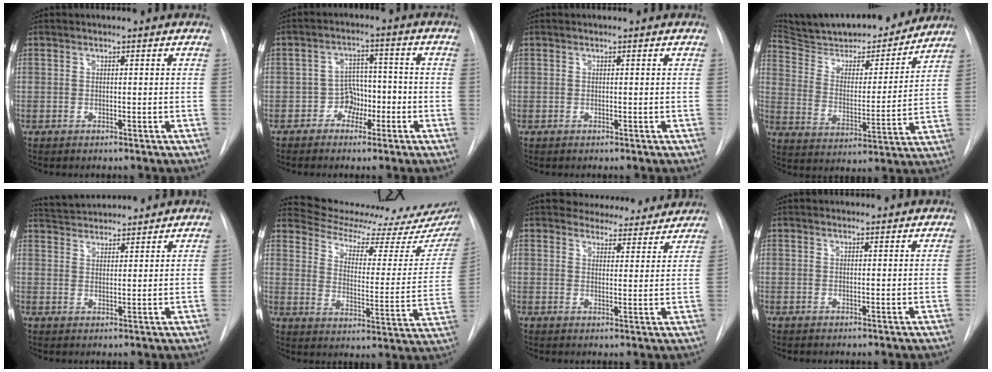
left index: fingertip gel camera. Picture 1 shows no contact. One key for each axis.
{"total": 4.4, "fx": -2.5, "fy": 3.3, "fz": 1.4, "tx": -0.014, "ty": 0.011, "tz": -0.043}
{"total": 0.0}
{"total": 21.5, "fx": 19.5, "fy": 4.8, "fz": 7.5, "tx": -0.128, "ty": -0.012, "tz": 0.294}
{"total": 7.9, "fx": 7.7, "fy": 1.0, "fz": 1.5, "tx": -0.032, "ty": 0.023, "tz": 0.122}
{"total": 20.1, "fx": 19.0, "fy": 2.4, "fz": 6.3, "tx": -0.090, "ty": -0.083, "tz": 0.242}
{"total": 10.0, "fx": 9.5, "fy": 3.1, "fz": 1.0, "tx": 0.010, "ty": -0.009, "tz": 0.105}
{"total": 2.6, "fx": 2.5, "fy": 0.5, "fz": 0.2, "tx": -0.006, "ty": 0.013, "tz": 0.028}